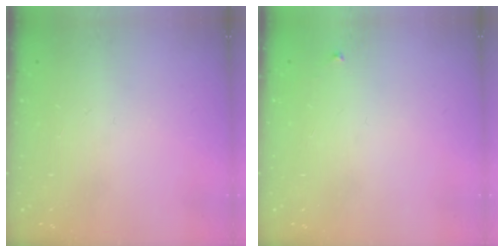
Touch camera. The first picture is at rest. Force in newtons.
{"total": 3.3, "press": 3.3, "slide": 0.5}